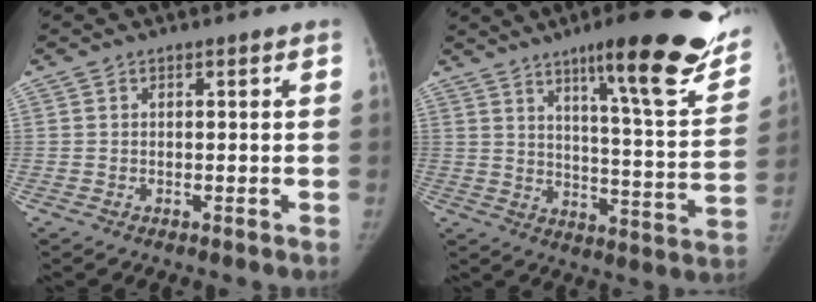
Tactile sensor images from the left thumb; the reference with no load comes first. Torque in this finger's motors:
{"motor_torque": [2.32, -2.02, 1.23, -1.07, 0.31]}